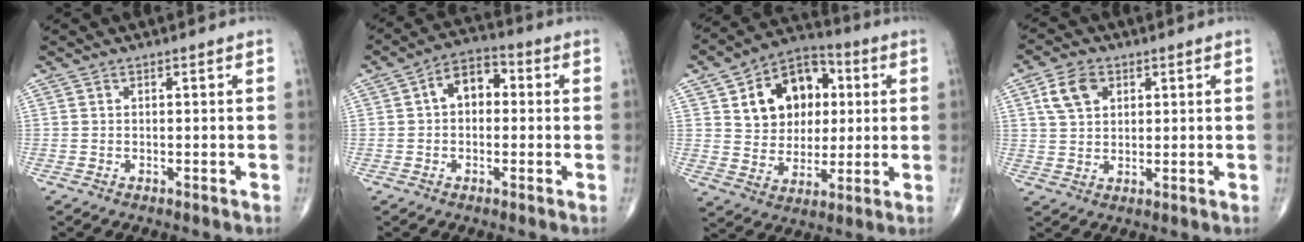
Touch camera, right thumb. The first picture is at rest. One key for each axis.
{"total": 7.0, "fx": 0.7, "fy": 4.8, "fz": 5.0, "tx": -0.057, "ty": 0.026, "tz": -0.002}
{"total": 16.2, "fx": 4.2, "fy": 12.2, "fz": 9.7, "tx": -0.104, "ty": 0.003, "tz": 0.068}
{"total": 6.7, "fx": 2.6, "fy": 4.7, "fz": 4.0, "tx": -0.062, "ty": -0.001, "tz": 0.049}